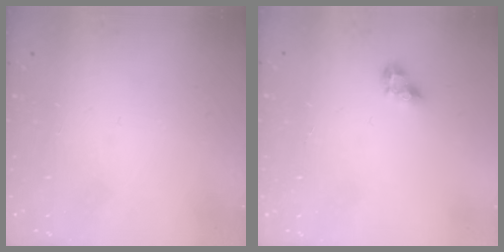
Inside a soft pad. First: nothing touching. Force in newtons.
{"total": 5.0, "press": 5.0, "slide": 0.5}